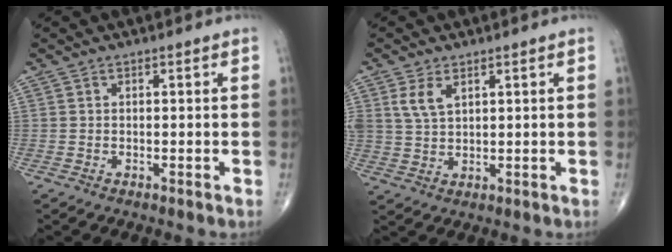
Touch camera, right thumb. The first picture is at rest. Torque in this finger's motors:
{"motor_torque": [0.18, 0.15, 0.58, 0.41, 0.21]}